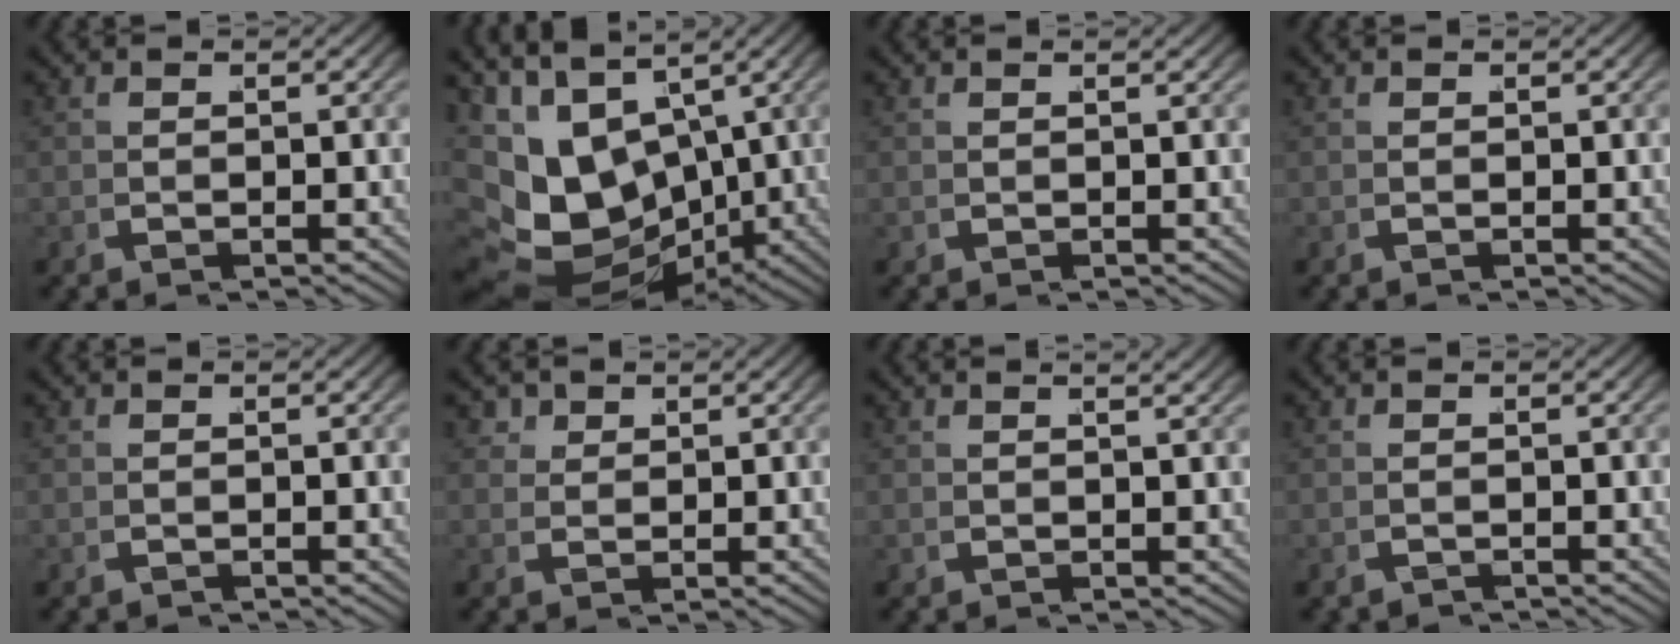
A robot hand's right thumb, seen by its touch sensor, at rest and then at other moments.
{"total": 14.7, "force": [-1.6, 11.2, 9.3], "torque": [-0.195, -0.040, -0.012]}
{"total": 0.9, "force": [0.2, -0.7, -0.4], "torque": [0.011, 0.003, 0.007]}
{"total": 0.0}
{"total": 0.6, "force": [-0.4, 0.2, -0.4], "torque": [0.008, -0.001, -0.006]}
{"total": 1.7, "force": [1.5, 0.8, 0.2], "torque": [-0.009, -0.002, 0.031]}
{"total": 1.8, "force": [0.7, -1.5, -0.7], "torque": [0.015, 0.009, 0.013]}
{"total": 1.6, "force": [-1.2, -0.1, -1.0], "torque": [0.019, -0.005, -0.020]}